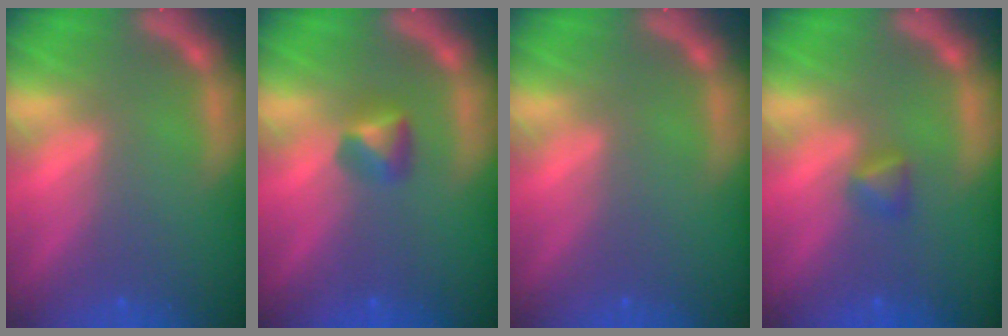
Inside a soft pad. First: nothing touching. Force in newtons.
{"total": 1.9}
{"total": 0.0}
{"total": 1.4}